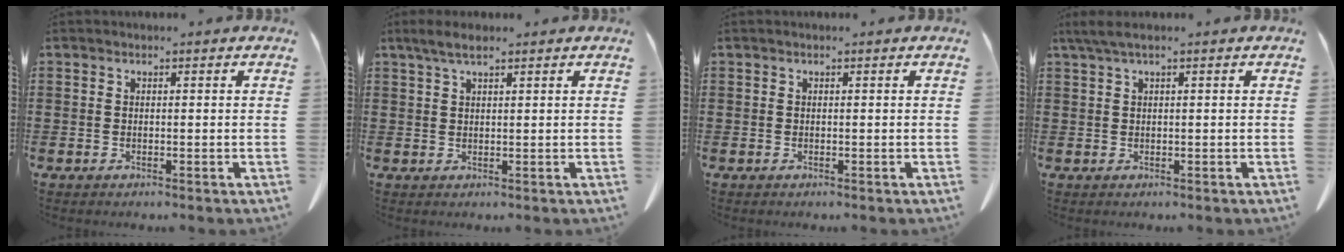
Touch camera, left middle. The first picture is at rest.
{"total": 2.9, "force": [1.8, 0.6, 2.2], "torque": [-0.047, 0.001, 0.034]}
{"total": 0.0}
{"total": 1.7, "force": [0.8, 0.0, 1.5], "torque": [-0.036, -0.007, 0.014]}